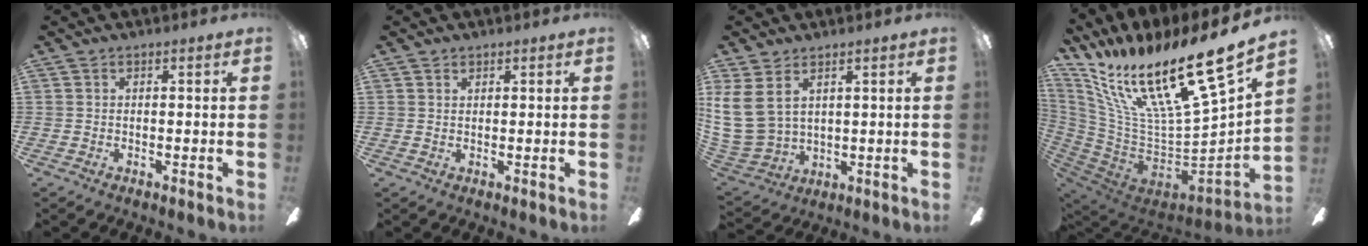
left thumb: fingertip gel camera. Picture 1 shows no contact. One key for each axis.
{"total": 0.8, "fx": 0.6, "fy": 0.4, "fz": 0.4, "tx": -0.009, "ty": 0.002, "tz": 0.011}
{"total": 11.6, "fx": 4.7, "fy": 8.0, "fz": 7.1, "tx": -0.182, "ty": -0.021, "tz": 0.092}
{"total": 24.3, "fx": 16.4, "fy": 5.3, "fz": 17.1, "tx": -0.296, "ty": -0.139, "tz": 0.279}